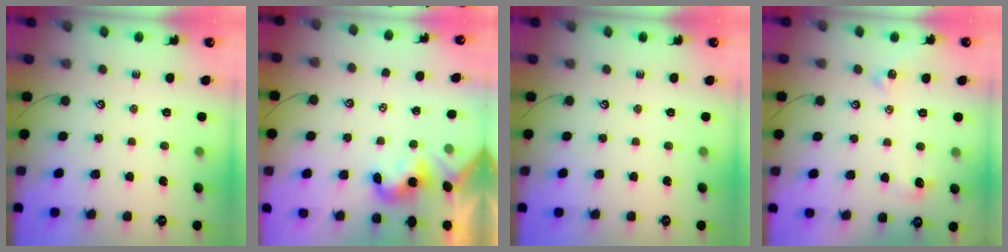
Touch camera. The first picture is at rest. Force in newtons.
{"total": 0.0}
{"total": 0.0}
{"total": 2.9, "press": 2.8, "slide": 0.6}